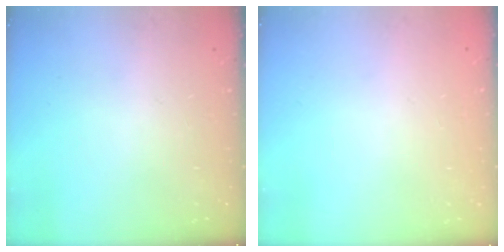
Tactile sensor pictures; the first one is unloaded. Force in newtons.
{"total": 0.0}